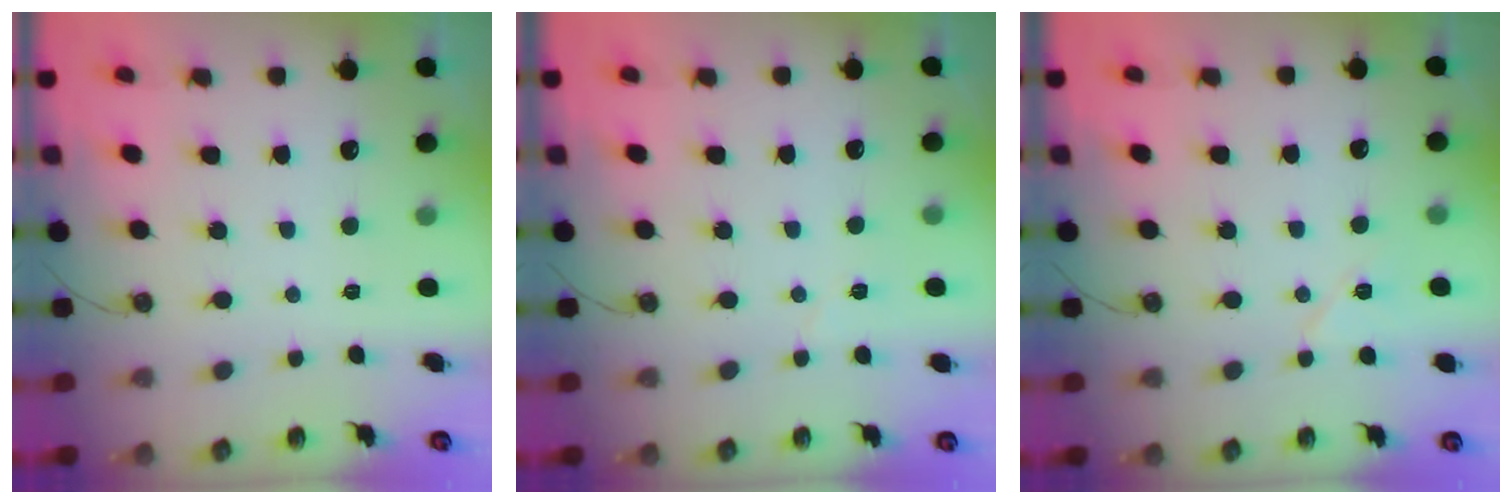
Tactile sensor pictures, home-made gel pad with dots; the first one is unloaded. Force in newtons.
{"total": 3.6, "press": 3.2, "slide": 1.6}
{"total": 6.4, "press": 6.3, "slide": 1.0}